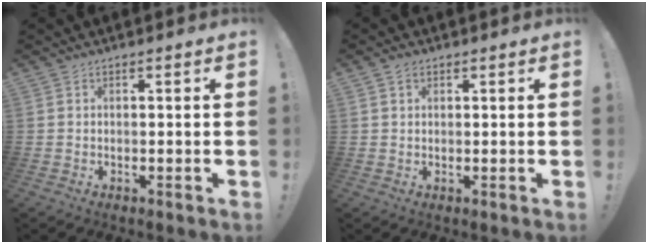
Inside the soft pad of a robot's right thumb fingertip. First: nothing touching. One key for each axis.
{"total": 1.6, "fx": 0.9, "fy": 1.1, "fz": 0.7, "tx": -0.013, "ty": 0.002, "tz": 0.017}